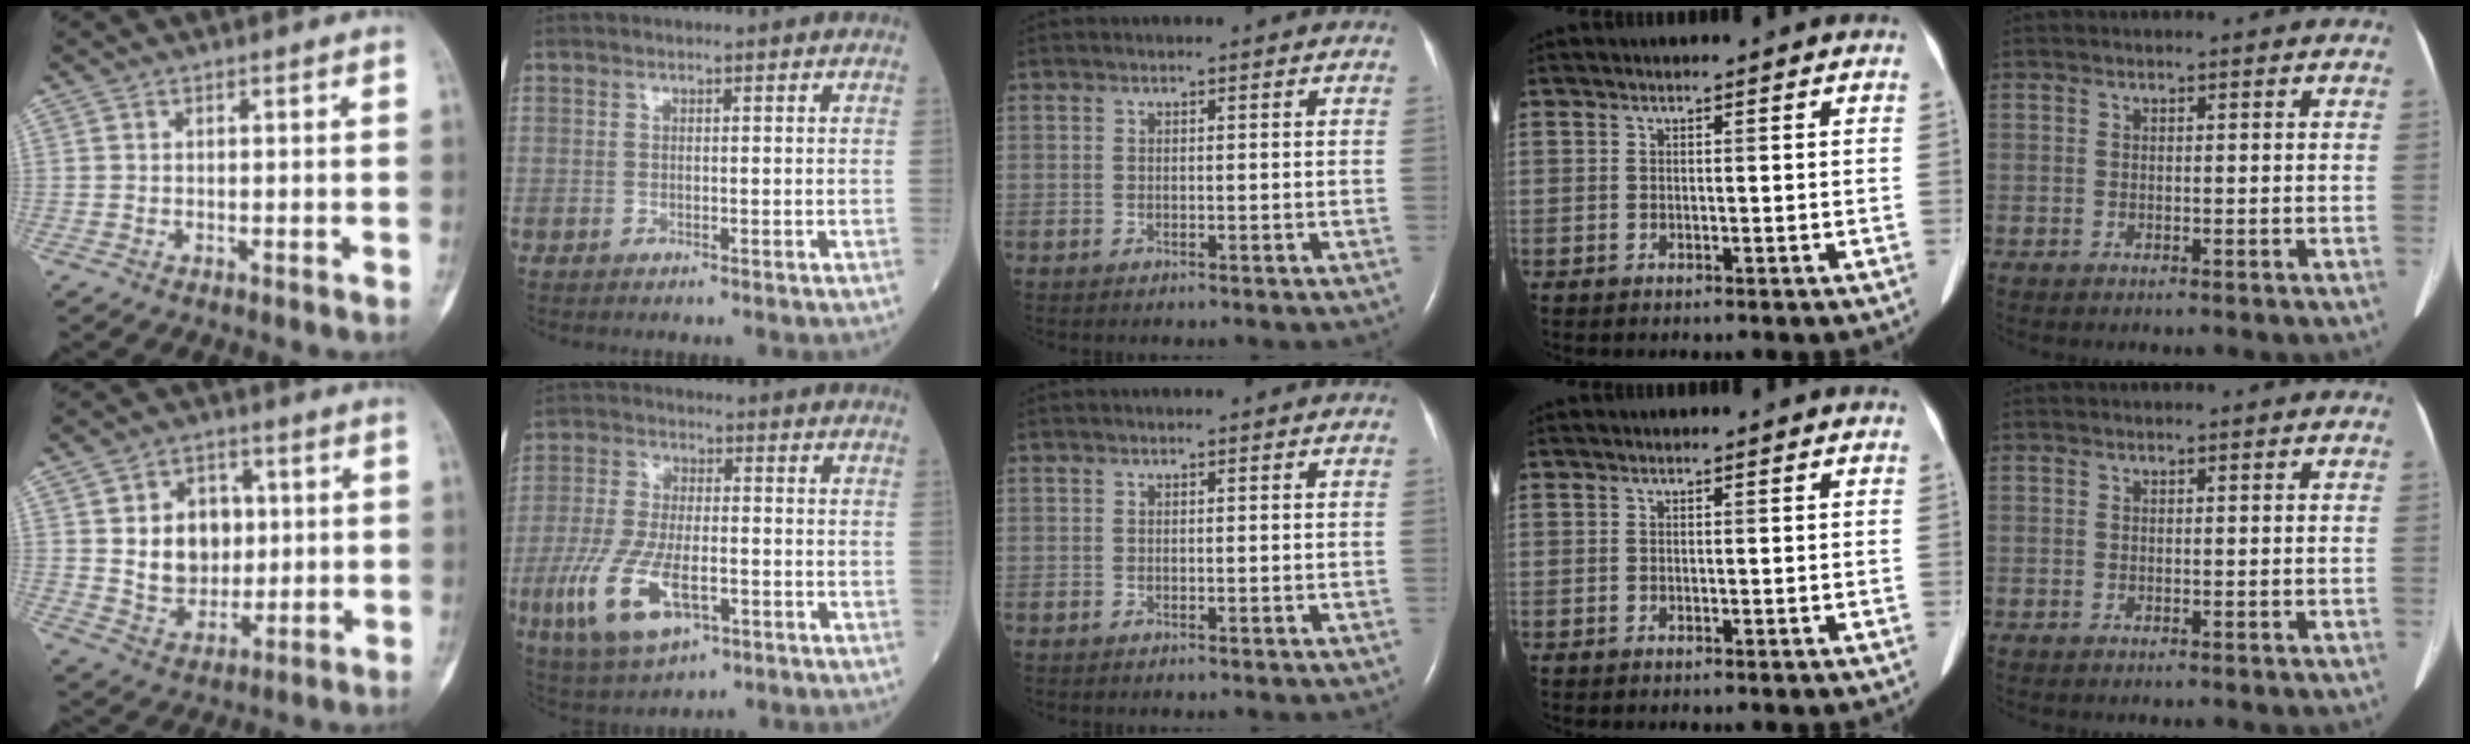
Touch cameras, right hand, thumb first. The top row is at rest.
{"thumb": {"total": 11.8, "force": [1.8, 9.3, 7.0], "torque": [-0.064, -0.007, 0.041]}, "index": {"total": 12.4, "force": [-4.6, 4.9, 10.5], "torque": [-0.223, -0.012, -0.079]}}